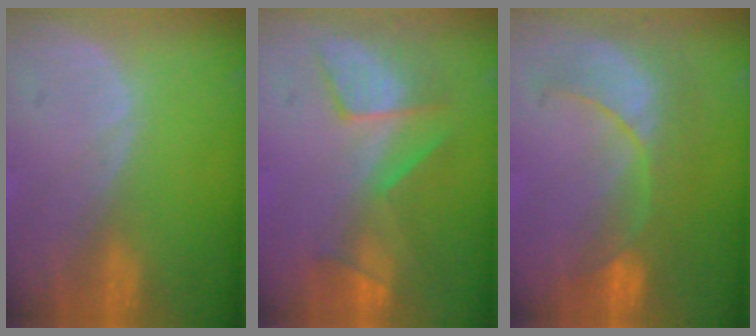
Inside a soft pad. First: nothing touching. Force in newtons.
{"total": 7.7, "press": 7.3, "slide": 2.6}
{"total": 8.2, "press": 8.1, "slide": 0.8}